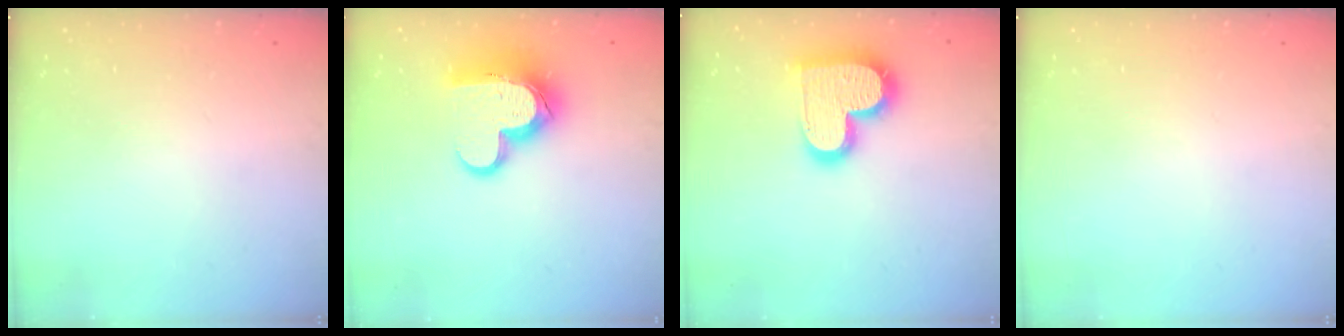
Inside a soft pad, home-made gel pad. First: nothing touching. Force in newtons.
{"total": 15.5, "press": 15.5, "slide": 1.3}
{"total": 17.5, "press": 17.4, "slide": 1.3}
{"total": 0.0}